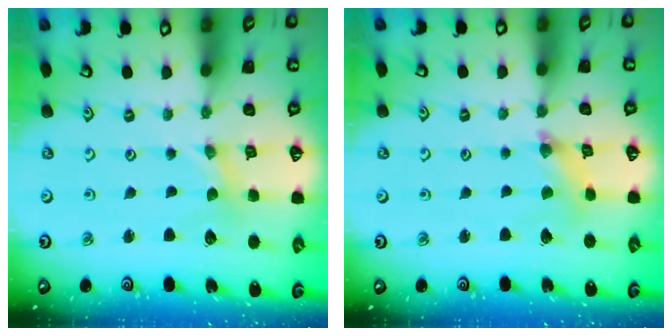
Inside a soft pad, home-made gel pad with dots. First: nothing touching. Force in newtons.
{"total": 2.5, "press": 2.5, "slide": 0.2}